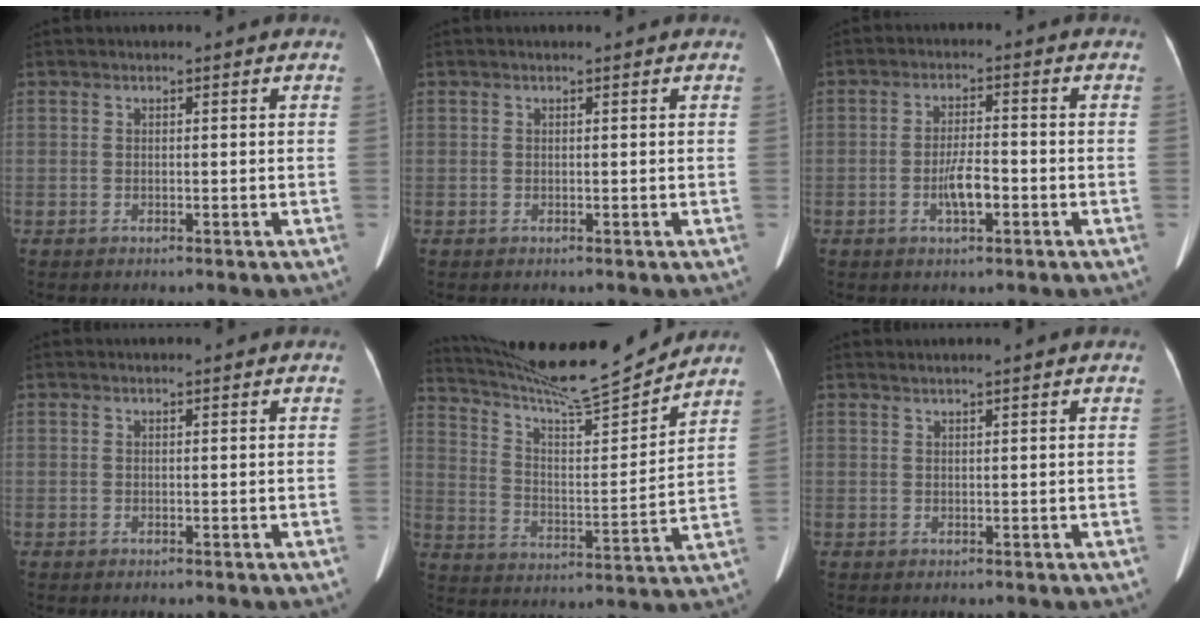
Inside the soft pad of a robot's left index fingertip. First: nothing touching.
{"total": 1.4, "force": [1.2, 0.0, 0.7], "torque": [-0.007, 0.015, 0.017]}
{"total": 4.1, "force": [-1.5, 1.0, 3.7], "torque": [-0.071, 0.000, -0.028]}
{"total": 2.0, "force": [1.9, 0.1, 0.6], "torque": [-0.009, 0.019, 0.024]}
{"total": 17.4, "force": [16.4, -0.4, 5.8], "torque": [-0.109, -0.023, 0.259]}
{"total": 3.0, "force": [2.7, -0.4, 1.2], "torque": [-0.016, 0.018, 0.040]}